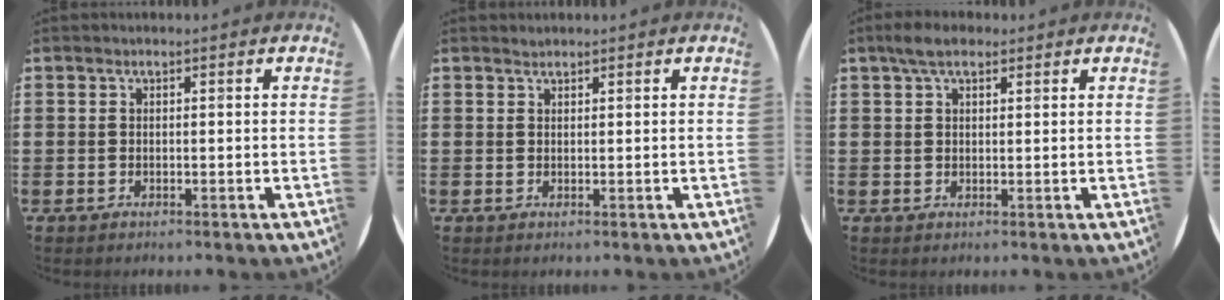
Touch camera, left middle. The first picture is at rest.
{"total": 0.6, "force": [0.6, 0.0, -0.1], "torque": [0.001, 0.002, 0.012]}
{"total": 3.7, "force": [2.5, 1.6, 2.1], "torque": [-0.030, 0.003, 0.043]}